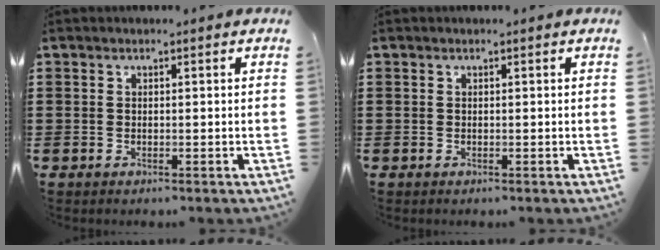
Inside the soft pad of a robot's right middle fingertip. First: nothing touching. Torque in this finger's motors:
{"motor_torque": [0.00, 0.00, 0.10, -0.01]}